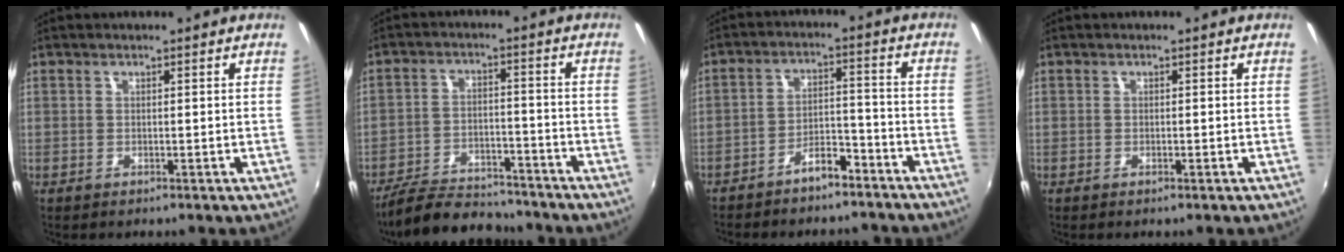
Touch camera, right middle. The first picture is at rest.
{"total": 12.5, "force": [-11.2, 3.9, 4.1], "torque": [-0.106, -0.001, -0.175]}
{"total": 8.2, "force": [-7.1, 2.9, 3.0], "torque": [-0.066, 0.032, -0.099]}
{"total": 0.5, "force": [-0.4, 0.1, 0.4], "torque": [-0.006, 0.001, -0.007]}